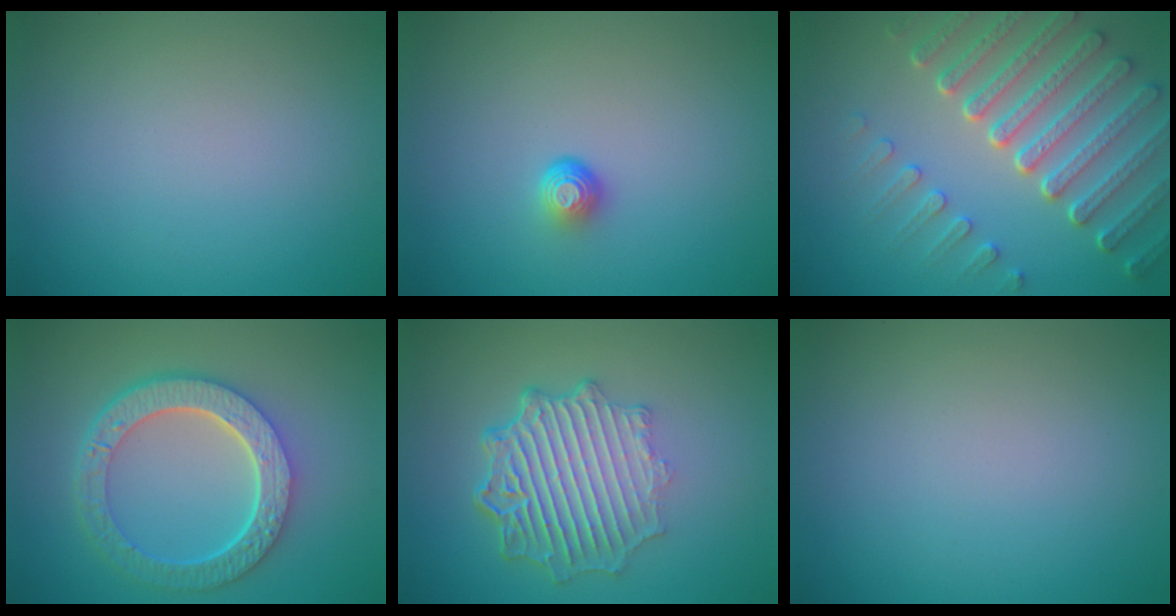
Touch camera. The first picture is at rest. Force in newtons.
{"total": 1.7, "press": 1.1, "slide": 1.3}
{"total": 7.6, "press": 5.7, "slide": 5.0}
{"total": 6.5, "press": 4.9, "slide": 4.3}
{"total": 7.2, "press": 5.2, "slide": 4.9}
{"total": 0.0}